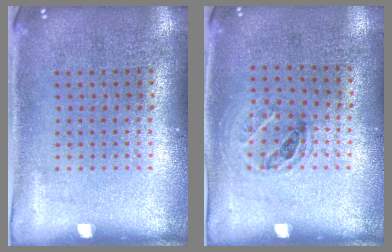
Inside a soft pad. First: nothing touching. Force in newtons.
{"total": 1.0, "press": 0.7, "slide": 0.6}